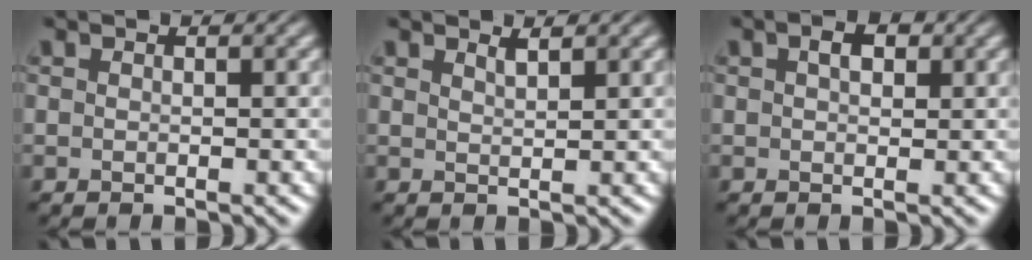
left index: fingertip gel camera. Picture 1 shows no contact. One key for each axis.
{"total": 1.1, "fx": 0.9, "fy": 0.3, "fz": 0.6, "tx": -0.005, "ty": 0.001, "tz": 0.015}
{"total": 1.9, "fx": 0.7, "fy": 1.1, "fz": 1.4, "tx": -0.022, "ty": 0.005, "tz": 0.010}